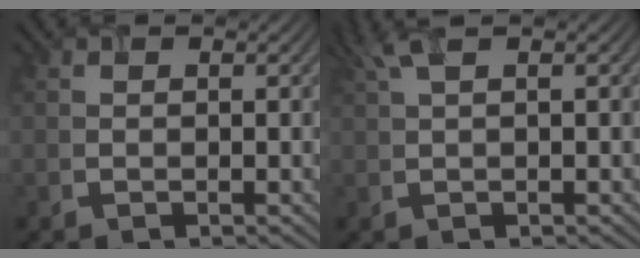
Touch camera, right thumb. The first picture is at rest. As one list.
[{"total": 2.8, "force": [1.3, 0.5, 2.4], "torque": [-0.053, 0.014, 0.028]}]